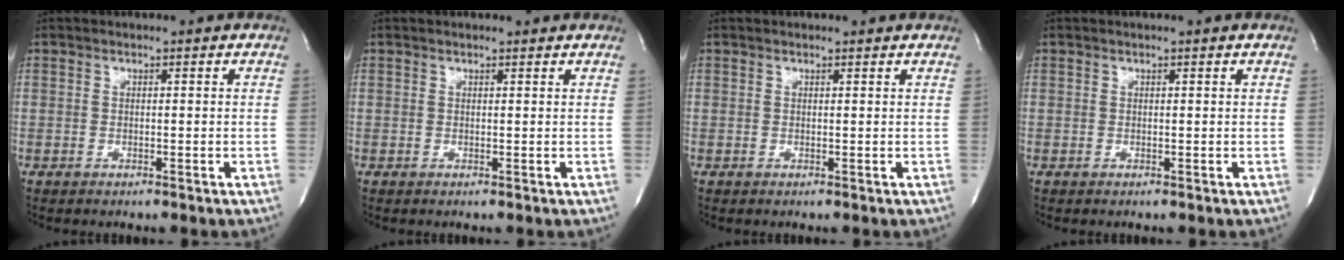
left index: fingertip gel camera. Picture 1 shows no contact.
{"total": 1.4, "force": [1.4, 0.2, 0.3], "torque": [-0.010, 0.005, 0.012]}
{"total": 1.2, "force": [1.1, 0.1, 0.3], "torque": [-0.010, 0.004, 0.010]}
{"total": 0.0}